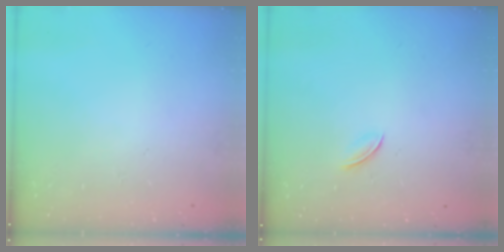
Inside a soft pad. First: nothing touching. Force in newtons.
{"total": 2.3, "press": 2.2, "slide": 0.7}